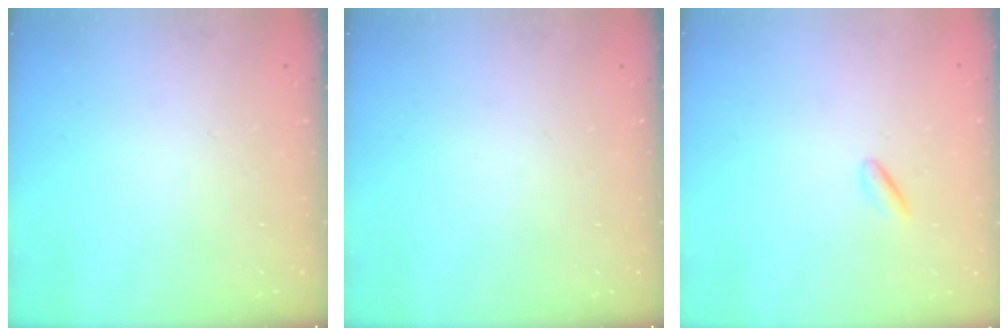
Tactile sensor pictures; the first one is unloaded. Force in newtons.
{"total": 0.0}
{"total": 1.5, "press": 1.3, "slide": 0.7}